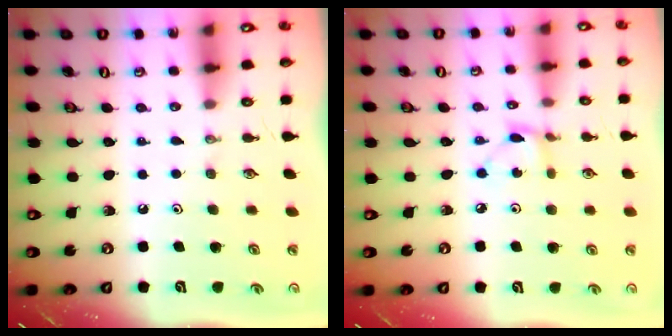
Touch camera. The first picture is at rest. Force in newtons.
{"total": 2.9, "press": 2.9, "slide": 0.2}